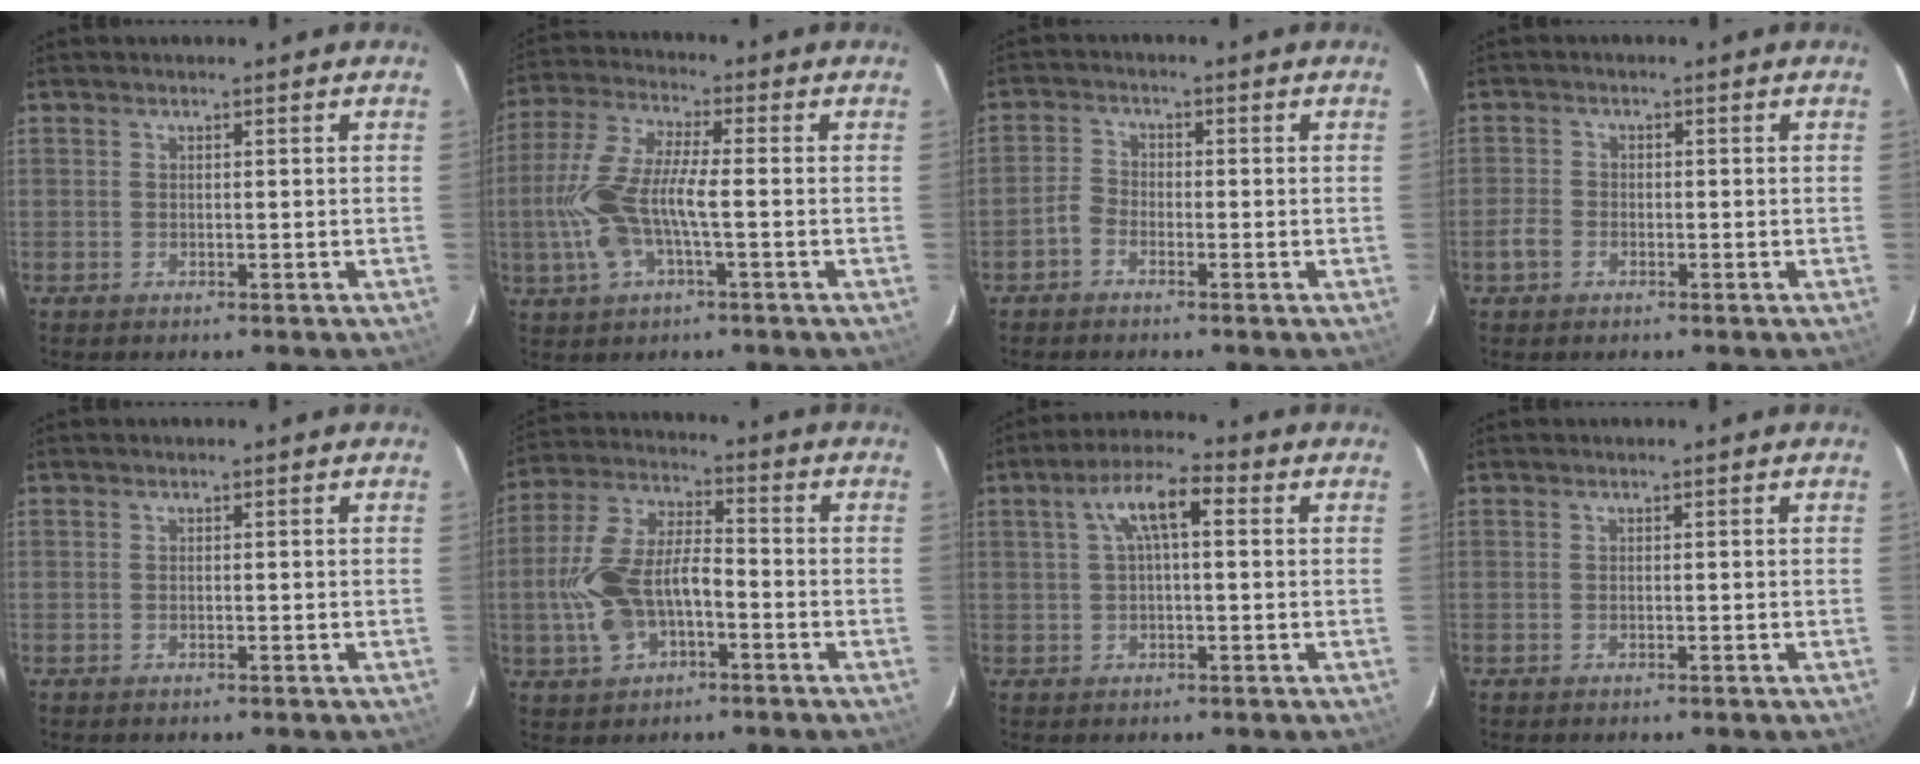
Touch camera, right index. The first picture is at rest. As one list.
[{"total": 12.2, "force": [-2.4, 3.9, 11.4], "torque": [-0.250, 0.003, -0.046]}, {"total": 2.6, "force": [-1.8, 1.6, 1.1], "torque": [-0.025, 0.011, -0.037]}, {"total": 2.9, "force": [-1.6, 2.1, 1.2], "torque": [-0.029, 0.006, -0.031]}, {"total": 0.0}, {"total": 13.4, "force": [-3.6, 6.9, 10.9], "torque": [-0.234, 0.012, -0.062]}, {"total": 7.5, "force": [2.0, 2.4, 6.8], "torque": [-0.128, 0.023, 0.034]}, {"total": 0.0}]